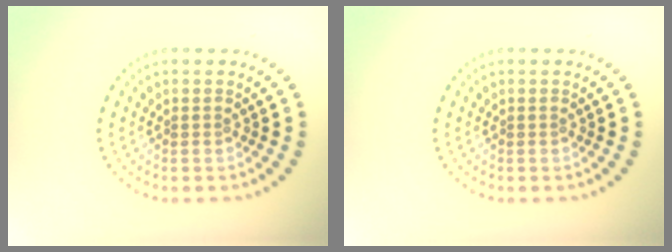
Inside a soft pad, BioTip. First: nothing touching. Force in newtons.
{"total": 0.0}